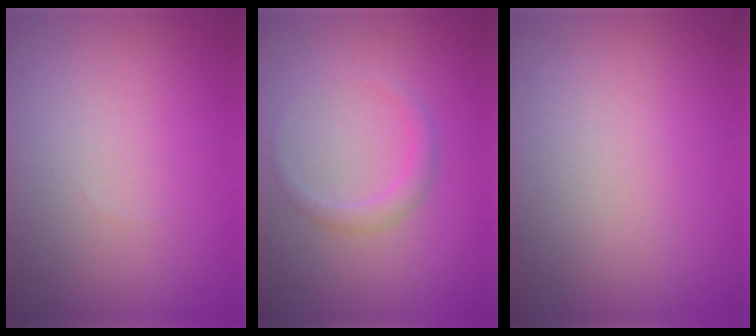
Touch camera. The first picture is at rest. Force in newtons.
{"total": 1.5, "press": 1.5, "slide": 0.2}
{"total": 0.0}